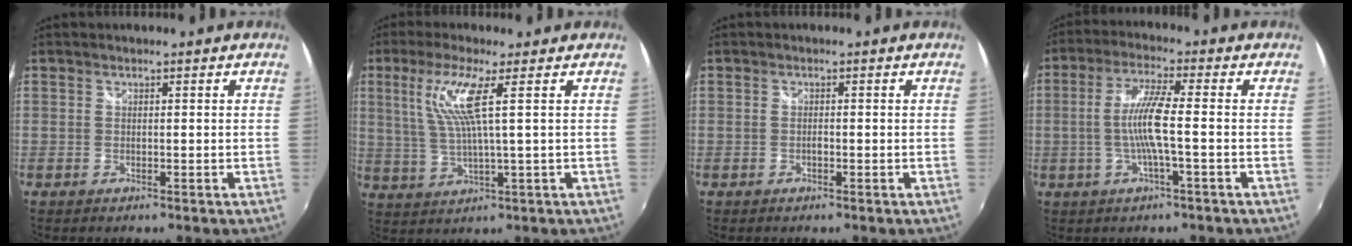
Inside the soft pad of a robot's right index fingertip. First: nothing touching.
{"total": 8.0, "force": [2.7, -0.3, 7.5], "torque": [-0.153, -0.002, 0.062]}
{"total": 0.6, "force": [-0.3, 0.3, 0.5], "torque": [-0.010, 0.001, -0.007]}
{"total": 7.7, "force": [-1.3, 0.0, 7.6], "torque": [-0.156, 0.000, -0.024]}